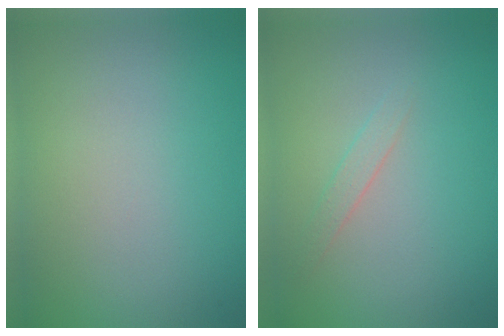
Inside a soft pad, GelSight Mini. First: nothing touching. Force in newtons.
{"total": 0.9, "press": 0.9, "slide": 0.1}